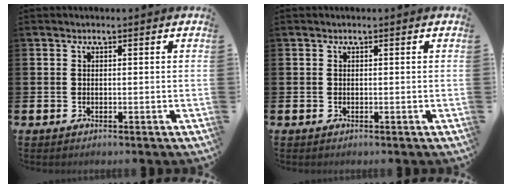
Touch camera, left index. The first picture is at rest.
{"total": 0.0}